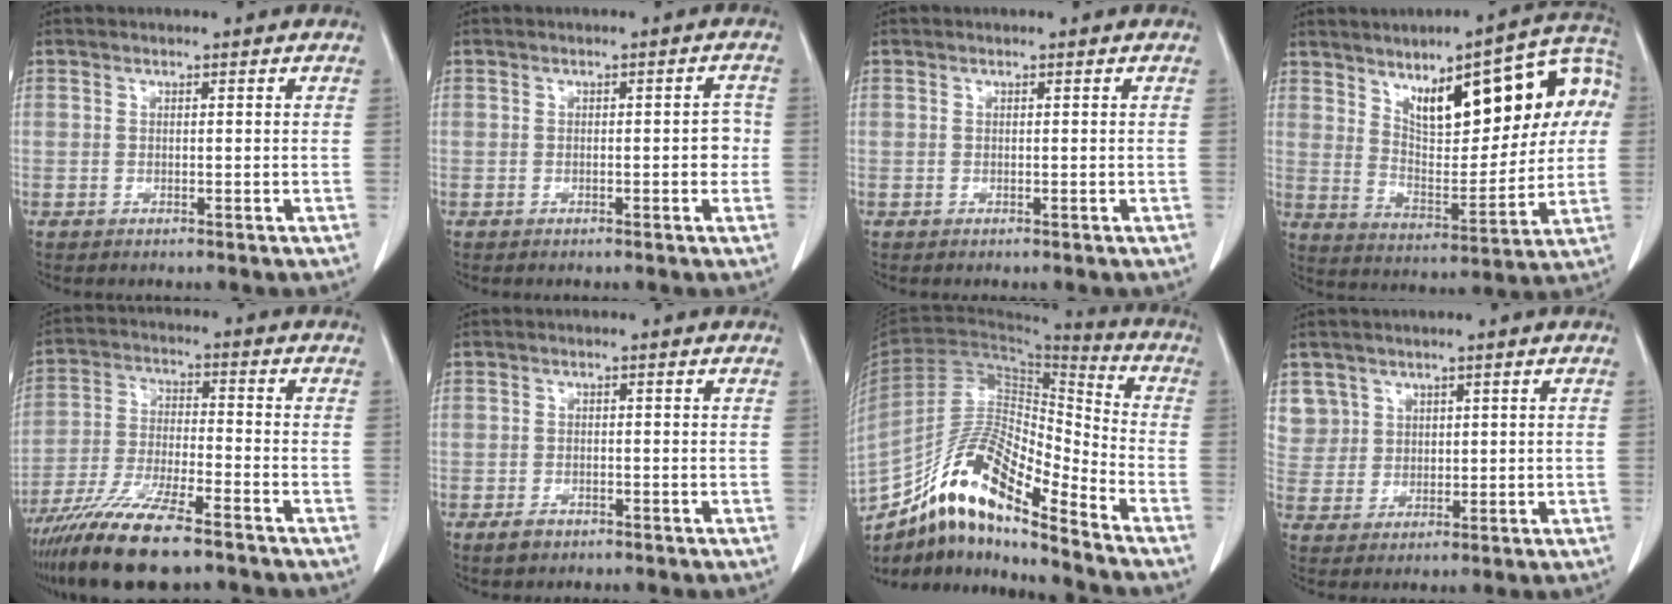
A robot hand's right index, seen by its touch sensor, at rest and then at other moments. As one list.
[{"total": 2.5, "force": [-0.2, 1.0, 2.3], "torque": [-0.023, 0.009, -0.004]}, {"total": 0.0}, {"total": 19.9, "force": [6.9, 6.6, 17.5], "torque": [-0.254, 0.032, 0.107]}, {"total": 13.4, "force": [-10.0, 2.0, 8.8], "torque": [-0.174, -0.034, -0.179]}, {"total": 2.0, "force": [-1.4, 1.1, 0.9], "torque": [-0.020, 0.000, -0.018]}, {"total": 16.8, "force": [-12.7, 2.6, 10.6], "torque": [-0.197, 0.018, -0.228]}, {"total": 5.3, "force": [3.0, 4.4, -0.3], "torque": [0.018, 0.004, 0.062]}]